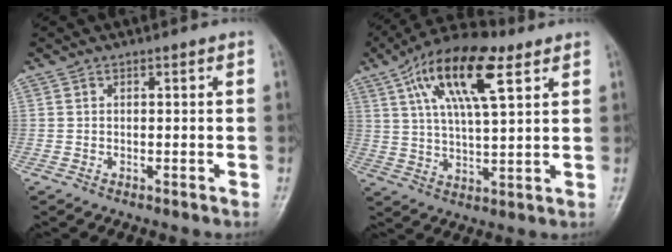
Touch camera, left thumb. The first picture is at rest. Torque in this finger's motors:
{"motor_torque": [0.63, 0.57, 1.83, -0.94, 0.43]}